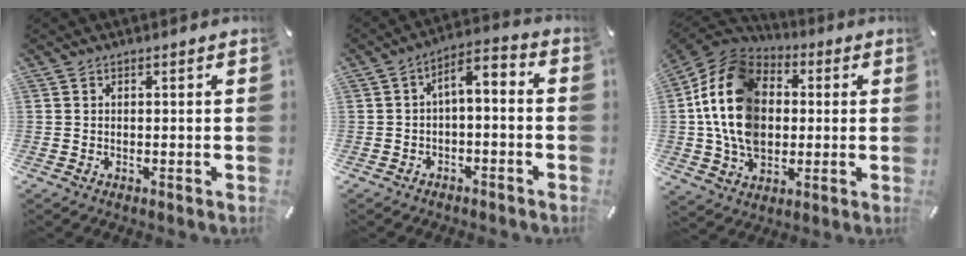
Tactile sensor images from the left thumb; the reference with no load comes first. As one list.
[{"total": 4.6, "force": [-2.3, 2.1, 3.4], "torque": [-0.060, 0.008, -0.044]}, {"total": 17.7, "force": [0.4, 13.7, 11.2], "torque": [-0.258, 0.006, 0.005]}]